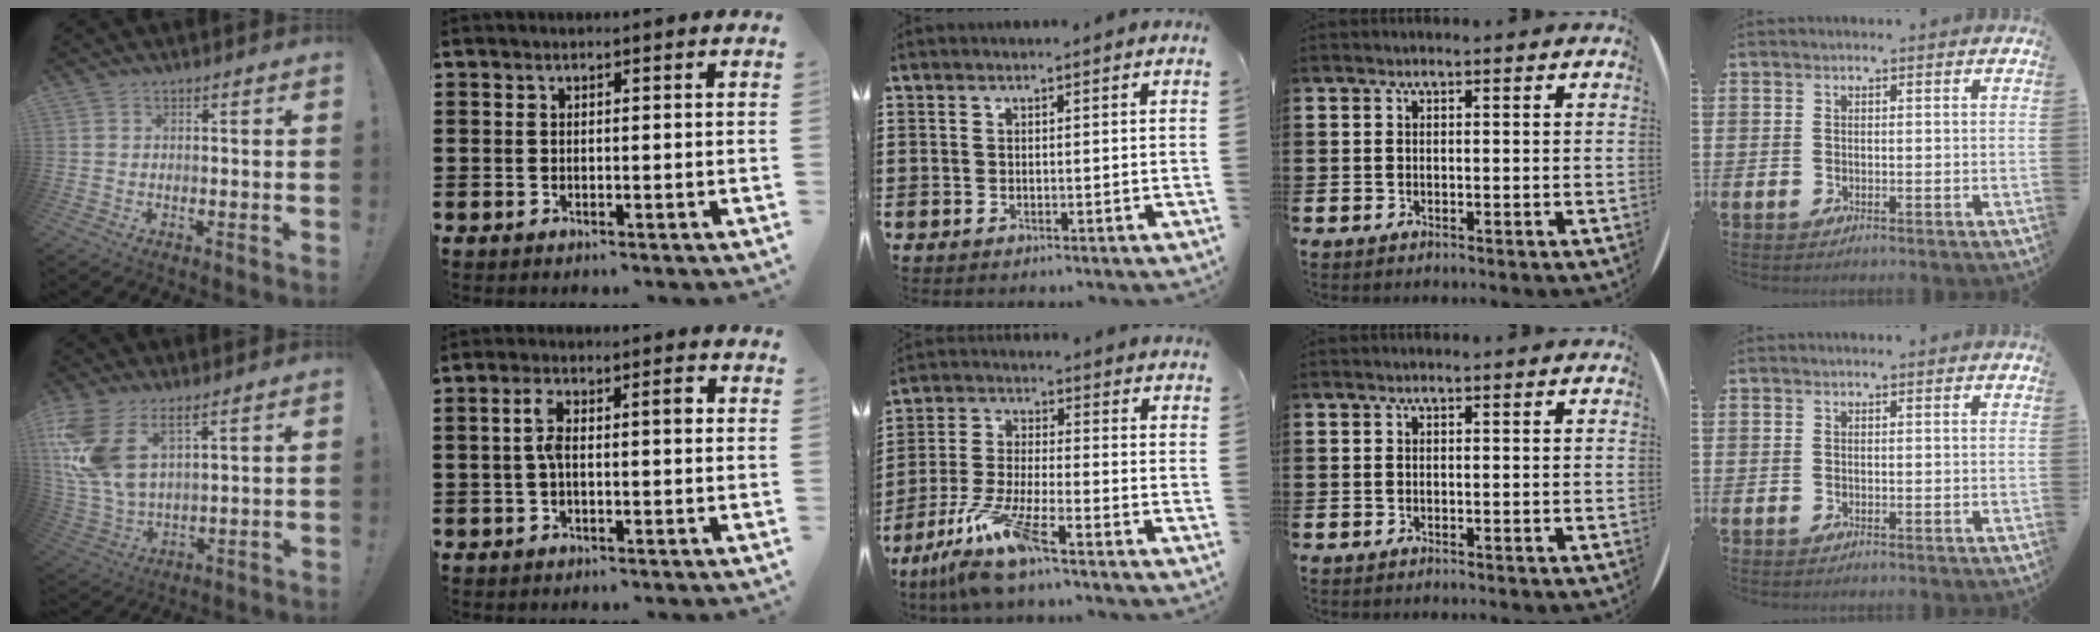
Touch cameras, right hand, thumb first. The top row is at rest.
{"thumb": {"total": 12.9, "force": [7.0, 6.3, 8.9], "torque": [-0.199, -0.032, 0.134]}, "index": {"total": 4.9, "force": [0.2, 1.7, 4.6], "torque": [-0.087, 0.011, 0.000]}, "middle": {"total": 9.7, "force": [-7.3, 0.5, 6.3], "torque": [-0.134, -0.007, -0.145]}}